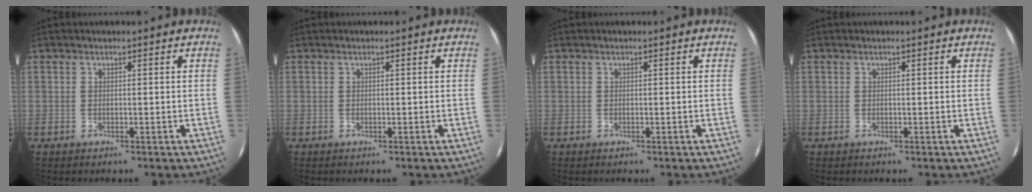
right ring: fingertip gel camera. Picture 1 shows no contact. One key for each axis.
{"total": 0.0}
{"total": 0.0}
{"total": 0.0}